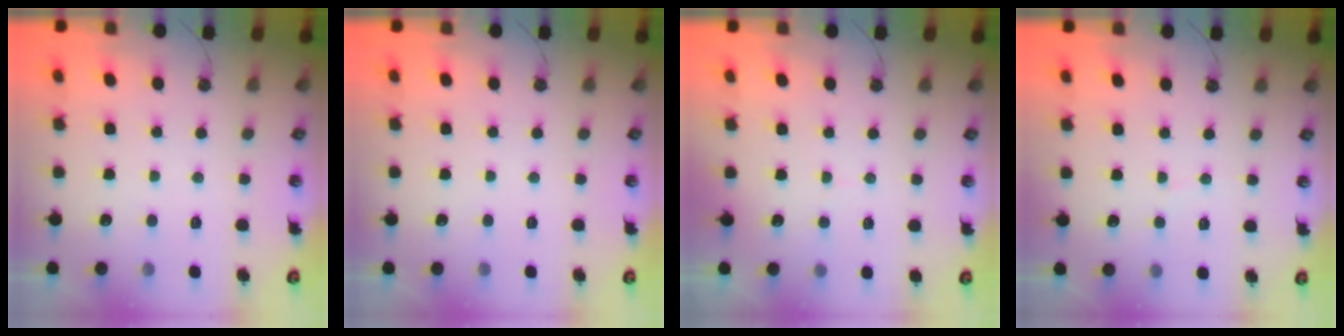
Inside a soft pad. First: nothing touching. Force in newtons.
{"total": 0.0}
{"total": 2.8, "press": 2.6, "slide": 1.0}
{"total": 2.9, "press": 2.9, "slide": 0.2}